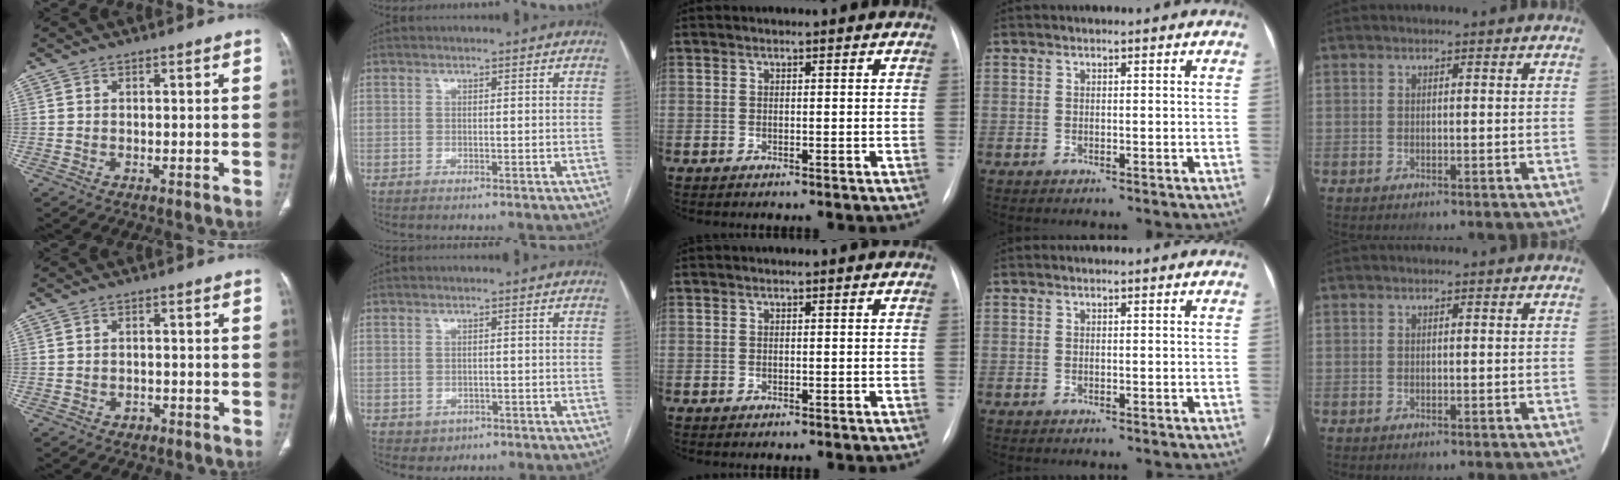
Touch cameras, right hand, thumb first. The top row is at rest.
{"thumb": {"total": 1.6, "force": [-1.0, 1.1, 0.5], "torque": [-0.010, 0.006, -0.013]}, "index": {"total": 1.9, "force": [-0.7, 1.6, 0.6], "torque": [-0.008, 0.002, 0.000]}}